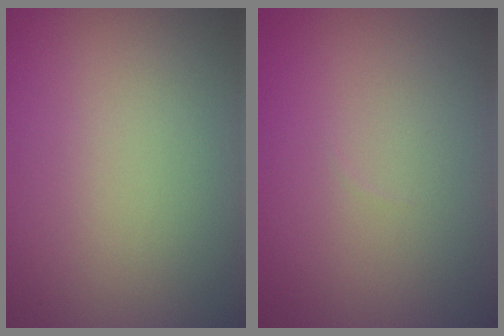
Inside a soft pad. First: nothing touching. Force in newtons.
{"total": 0.0}